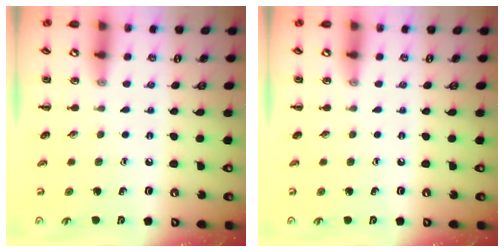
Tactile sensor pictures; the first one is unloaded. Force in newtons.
{"total": 0.0}